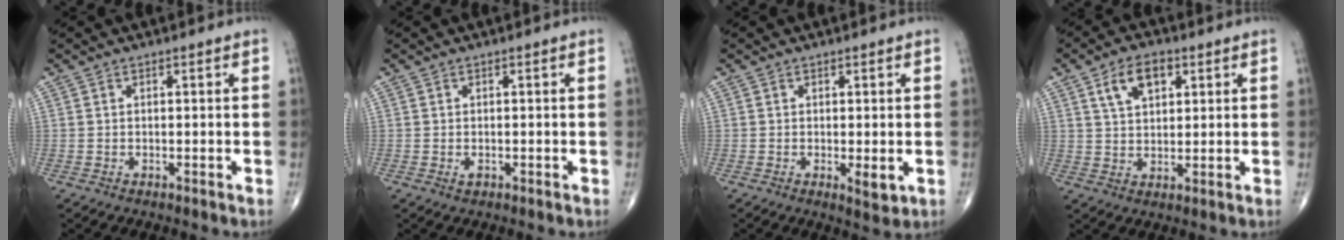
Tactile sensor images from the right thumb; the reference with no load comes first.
{"total": 0.9, "force": [-0.3, 0.6, 0.6], "torque": [-0.009, 0.000, -0.003]}
{"total": 2.6, "force": [-0.3, 1.0, 2.4], "torque": [-0.034, -0.009, -0.004]}
{"total": 7.5, "force": [3.3, 4.3, 5.1], "torque": [-0.074, -0.004, 0.059]}